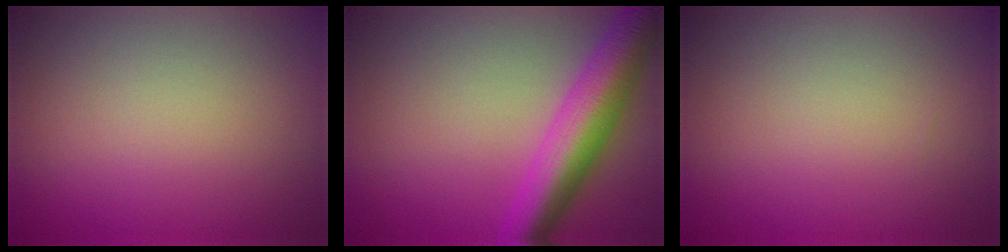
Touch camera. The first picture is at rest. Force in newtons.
{"total": 7.7, "press": 7.7, "slide": 0.3}
{"total": 0.0}